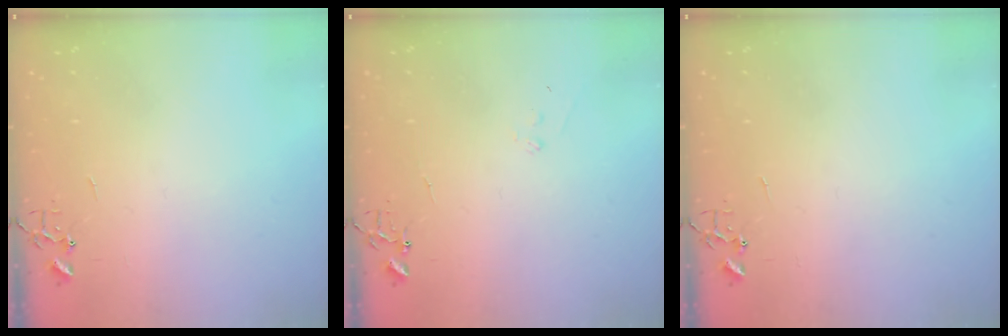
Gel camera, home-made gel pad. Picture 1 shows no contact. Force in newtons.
{"total": 7.1, "press": 7.1, "slide": 0.7}
{"total": 0.0}